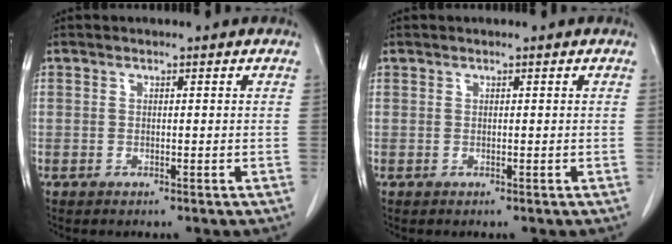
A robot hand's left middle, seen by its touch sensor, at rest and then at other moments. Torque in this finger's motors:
{"motor_torque": [0.68, -0.70, 0.02, 0.00]}